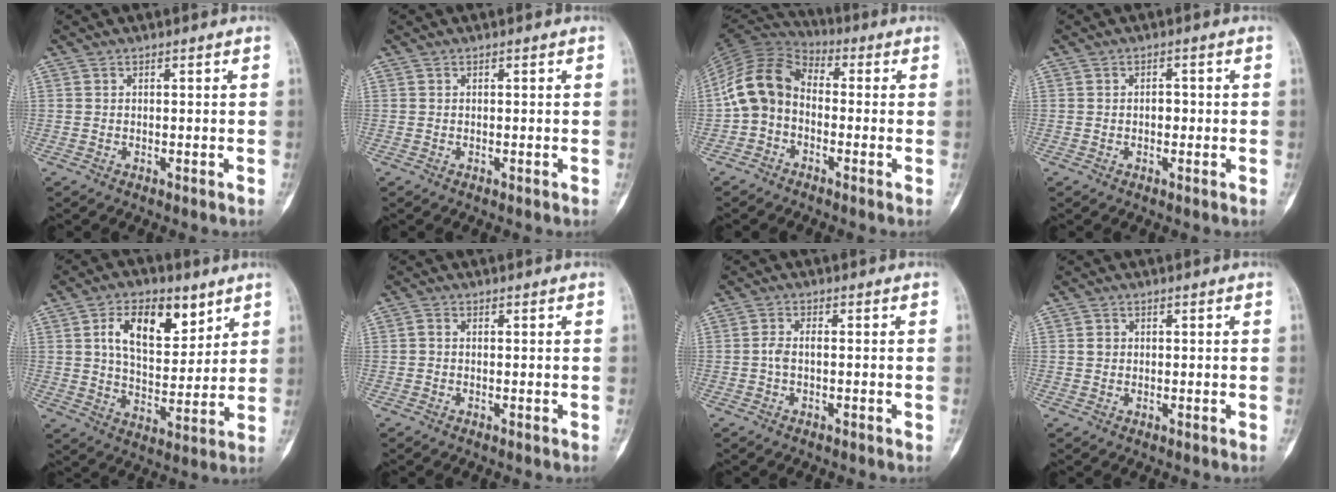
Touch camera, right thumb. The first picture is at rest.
{"total": 0.0}
{"total": 10.9, "force": [-1.6, 8.2, 7.0], "torque": [-0.130, 0.040, -0.049]}
{"total": 1.6, "force": [-0.1, 1.1, 1.1], "torque": [-0.009, 0.005, -0.006]}
{"total": 13.8, "force": [6.2, 7.7, 9.7], "torque": [-0.124, -0.025, 0.110]}
{"total": 0.8, "force": [-0.1, 0.5, 0.6], "torque": [-0.010, 0.000, -0.006]}
{"total": 2.4, "force": [-0.4, 1.0, 2.1], "torque": [-0.049, 0.007, -0.011]}
{"total": 1.3, "force": [0.2, 1.1, 0.5], "torque": [-0.007, 0.002, 0.004]}